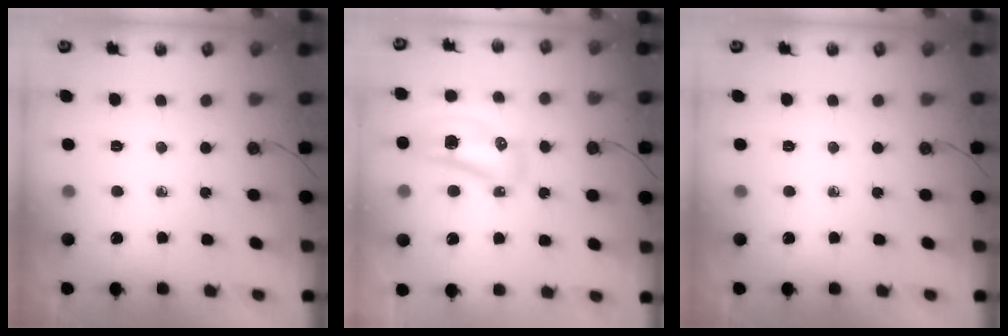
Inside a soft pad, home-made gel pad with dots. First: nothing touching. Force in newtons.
{"total": 14.8, "press": 11.7, "slide": 8.9}
{"total": 0.0}